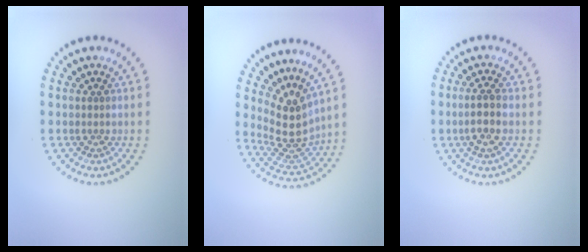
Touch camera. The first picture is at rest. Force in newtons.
{"total": 3.8, "press": 2.7, "slide": 2.7}
{"total": 2.1, "press": 1.9, "slide": 0.8}